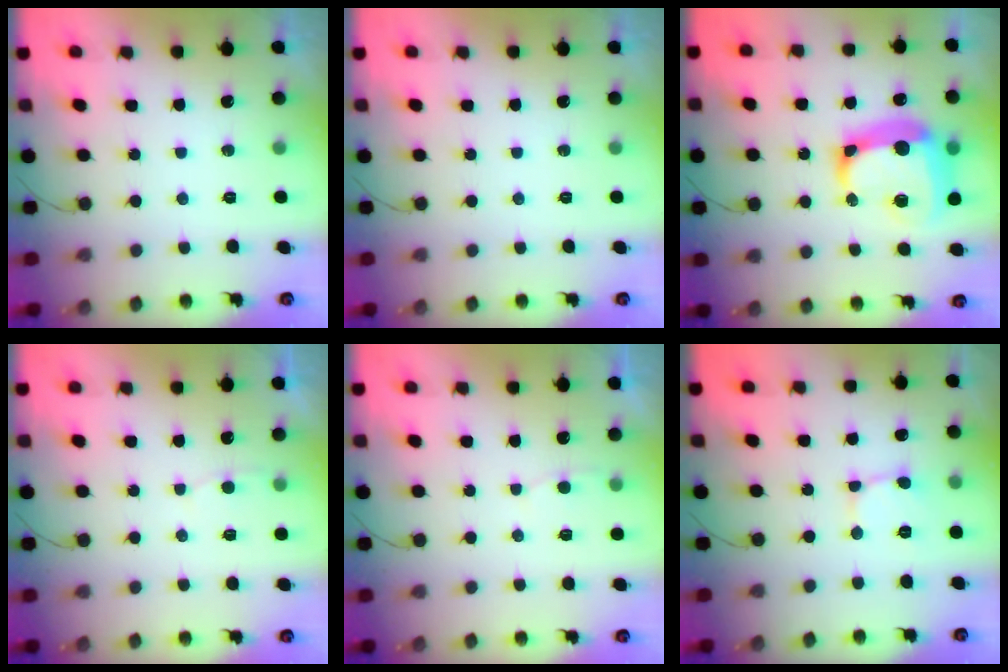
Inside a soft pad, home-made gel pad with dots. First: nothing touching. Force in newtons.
{"total": 0.0}
{"total": 18.5, "press": 18.2, "slide": 3.1}
{"total": 2.5, "press": 2.5, "slide": 0.3}
{"total": 2.5, "press": 2.5, "slide": 0.3}
{"total": 2.3, "press": 2.3, "slide": 0.1}